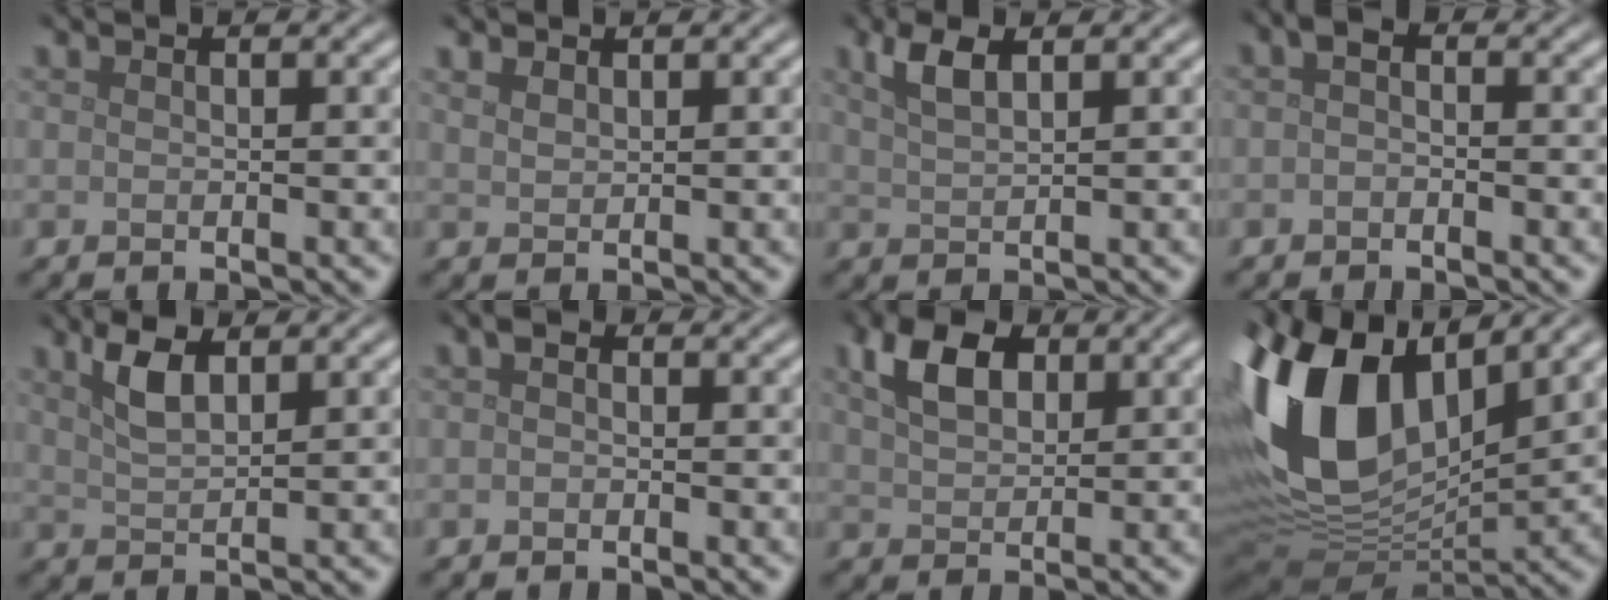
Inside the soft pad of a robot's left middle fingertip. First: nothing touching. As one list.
[{"total": 1.3, "force": [1.1, 0.6, 0.5], "torque": [-0.014, 0.000, 0.025]}, {"total": 2.7, "force": [1.7, 0.9, 2.0], "torque": [-0.043, 0.003, 0.033]}, {"total": 1.1, "force": [-0.3, 0.6, 0.9], "torque": [-0.018, 0.003, -0.009]}, {"total": 3.3, "force": [1.9, 1.3, 2.4], "torque": [-0.051, 0.004, 0.037]}, {"total": 0.9, "force": [0.0, 0.6, 0.6], "torque": [-0.012, 0.002, -0.005]}, {"total": 4.6, "force": [2.0, 2.9, 3.0], "torque": [-0.064, 0.008, 0.035]}, {"total": 15.2, "force": [4.4, 8.8, 11.6], "torque": [-0.257, 0.016, 0.076]}]